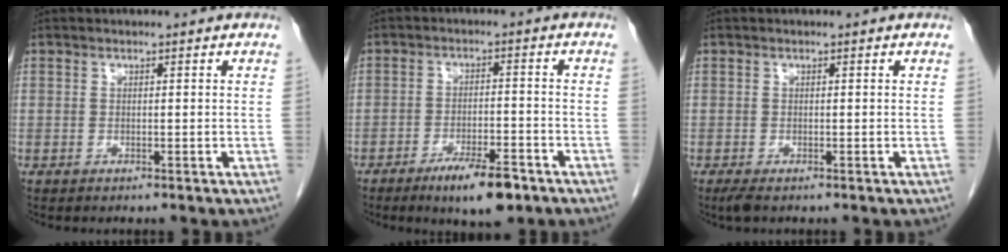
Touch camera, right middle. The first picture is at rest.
{"total": 8.5, "force": [-5.5, 3.3, 5.6], "torque": [-0.081, -0.001, -0.081]}
{"total": 1.5, "force": [-1.1, 0.3, 1.0], "torque": [-0.024, -0.006, -0.019]}